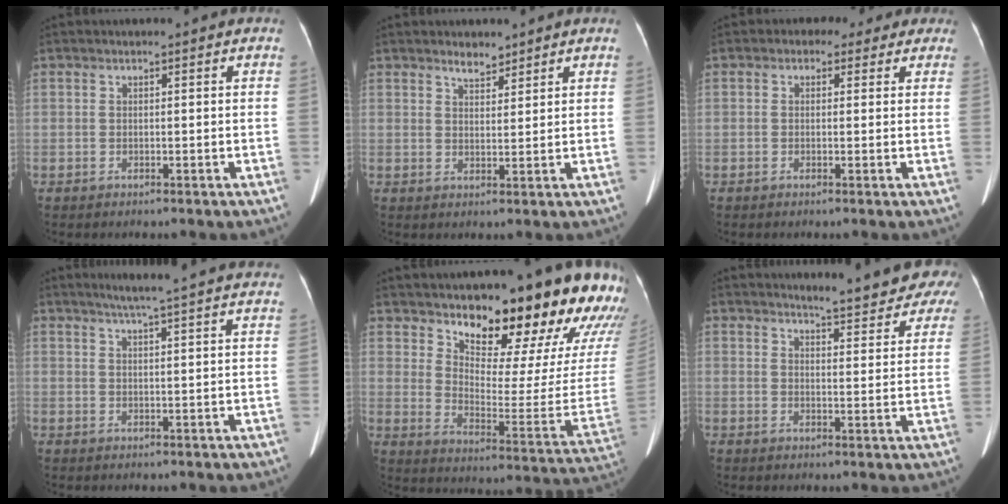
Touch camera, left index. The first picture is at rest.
{"total": 2.5, "force": [2.3, 0.9, 0.8], "torque": [-0.016, 0.002, 0.038]}
{"total": 4.0, "force": [2.5, 2.9, 1.1], "torque": [-0.004, 0.016, 0.022]}
{"total": 15.7, "force": [13.9, -0.1, 7.3], "torque": [-0.110, 0.006, 0.168]}
{"total": 23.6, "force": [18.2, 4.7, 14.2], "torque": [-0.202, -0.069, 0.234]}
{"total": 9.2, "force": [8.8, 1.0, 2.6], "torque": [-0.024, -0.009, 0.091]}